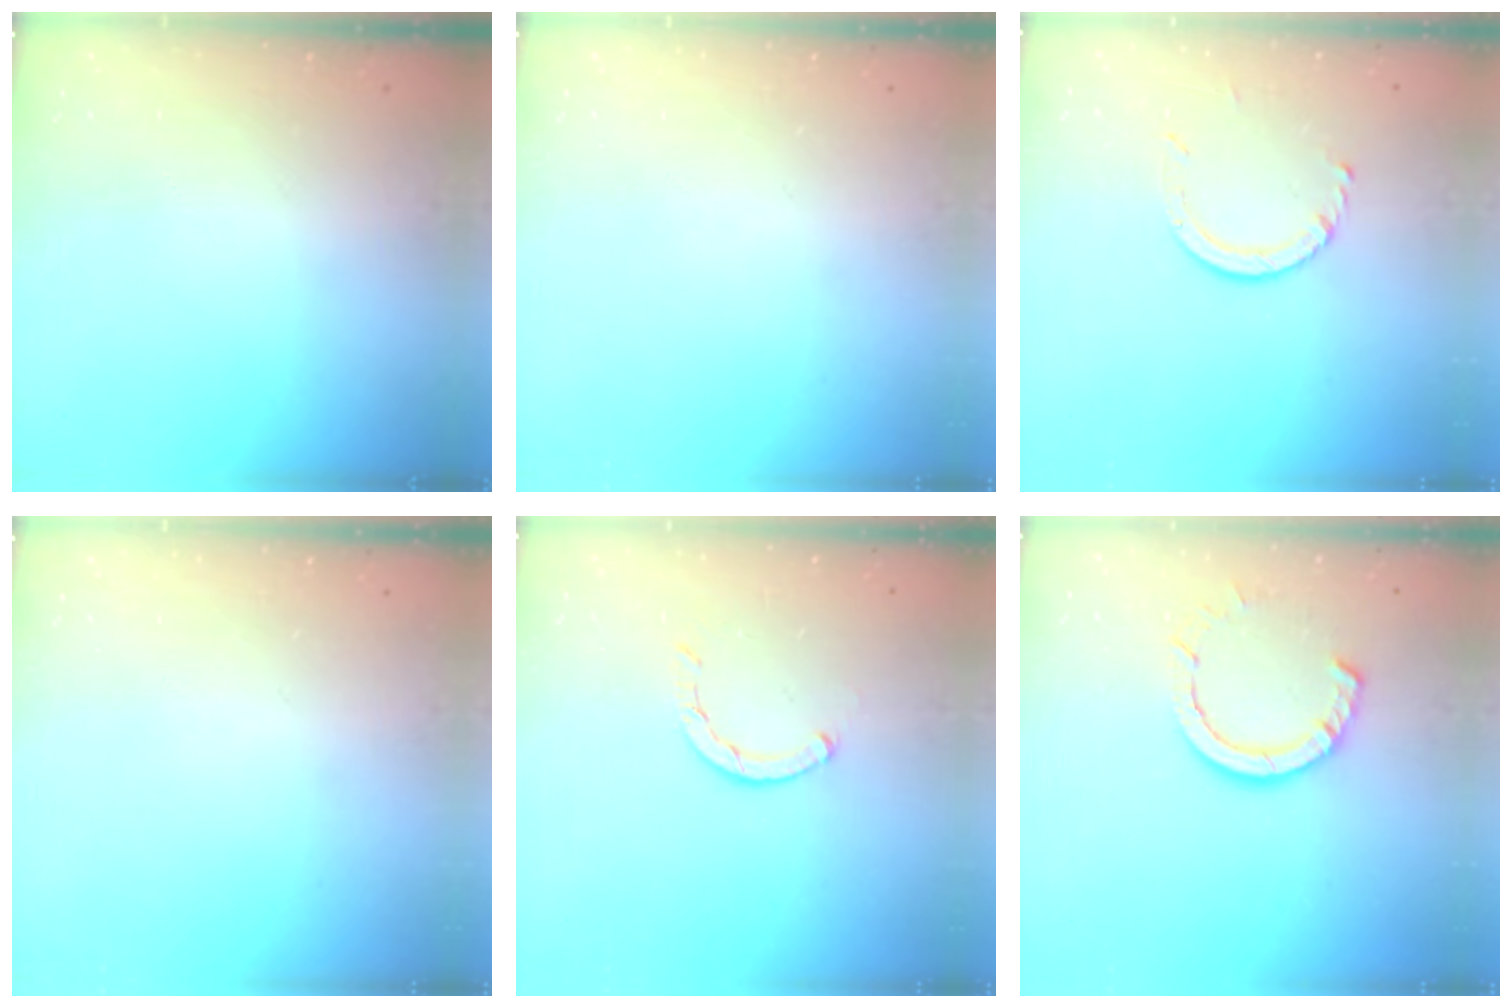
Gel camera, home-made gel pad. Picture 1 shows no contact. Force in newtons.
{"total": 0.0}
{"total": 4.0, "press": 3.9, "slide": 0.5}
{"total": 0.0}
{"total": 1.6, "press": 1.6, "slide": 0.1}
{"total": 8.5, "press": 8.4, "slide": 1.0}